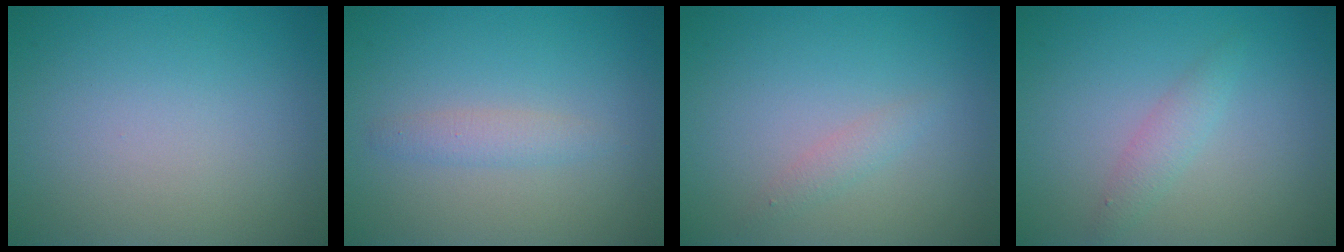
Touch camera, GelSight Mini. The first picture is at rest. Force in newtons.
{"total": 1.5, "press": 1.5, "slide": 0.0}
{"total": 1.1, "press": 1.1, "slide": 0.1}
{"total": 1.6, "press": 1.6, "slide": 0.1}